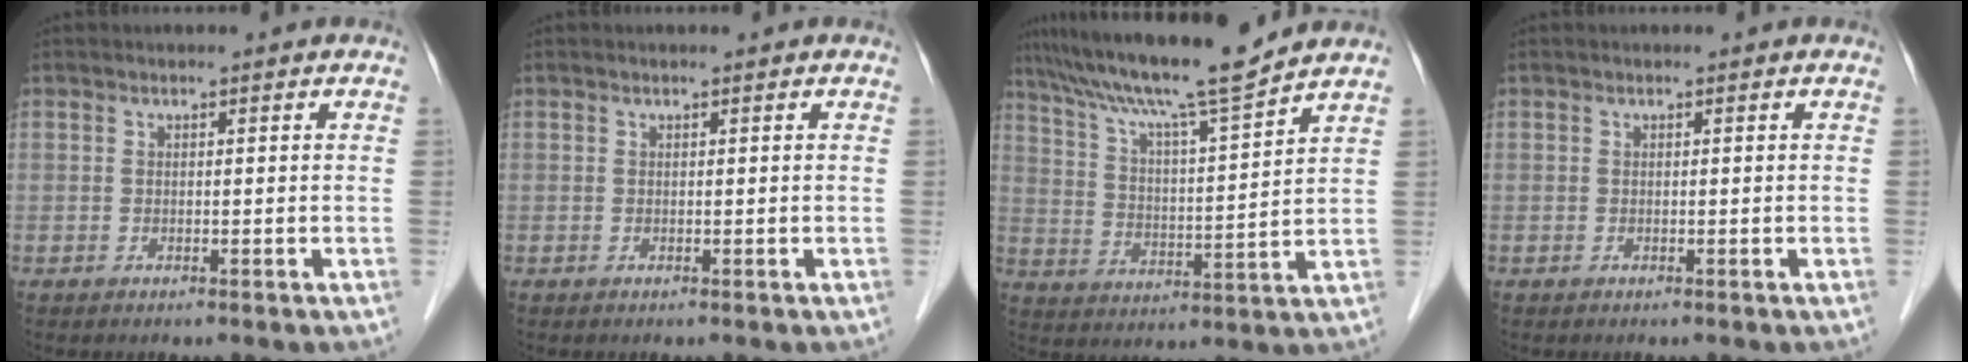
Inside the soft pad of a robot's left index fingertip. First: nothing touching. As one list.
[{"total": 0.0}, {"total": 14.6, "force": [12.6, -0.8, 7.3], "torque": [-0.133, 0.006, 0.210]}, {"total": 0.0}]